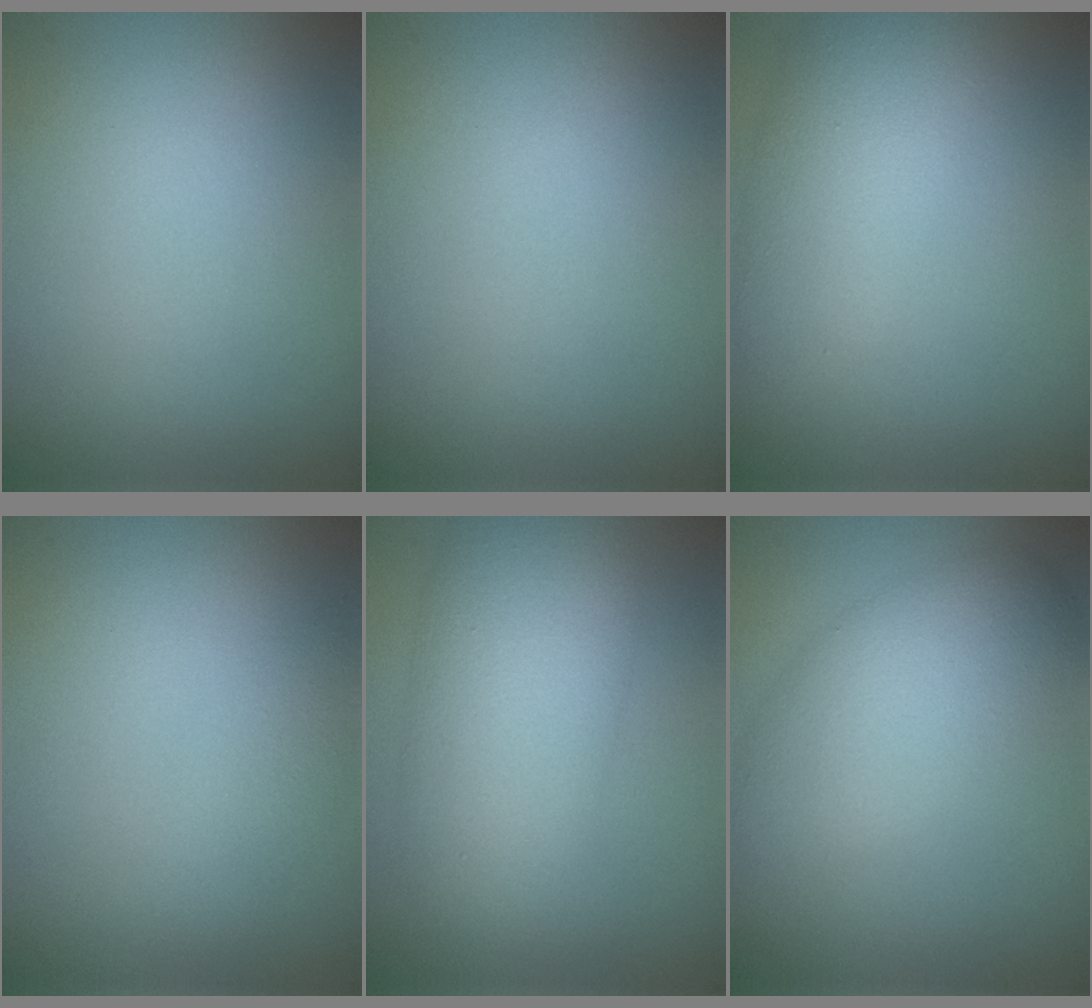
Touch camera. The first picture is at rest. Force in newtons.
{"total": 0.0}
{"total": 5.4, "press": 5.4, "slide": 0.2}
{"total": 2.4, "press": 2.4, "slide": 0.2}
{"total": 7.7, "press": 7.7, "slide": 0.1}
{"total": 5.6, "press": 5.6, "slide": 0.2}